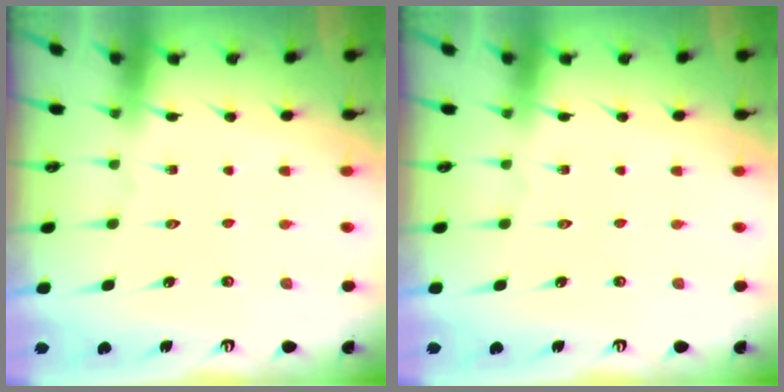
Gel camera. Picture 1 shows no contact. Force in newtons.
{"total": 0.0}